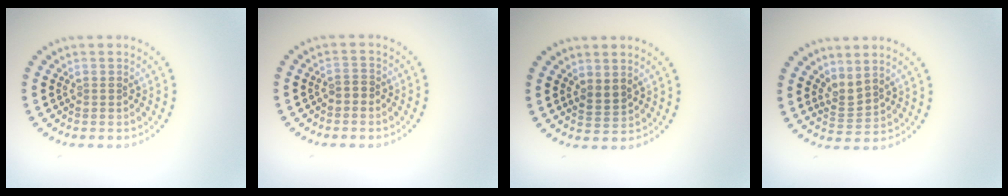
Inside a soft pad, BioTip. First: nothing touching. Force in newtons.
{"total": 0.9, "press": 0.9, "slide": 0.3}
{"total": 1.5, "press": 1.3, "slide": 0.8}
{"total": 2.1, "press": 1.4, "slide": 1.6}